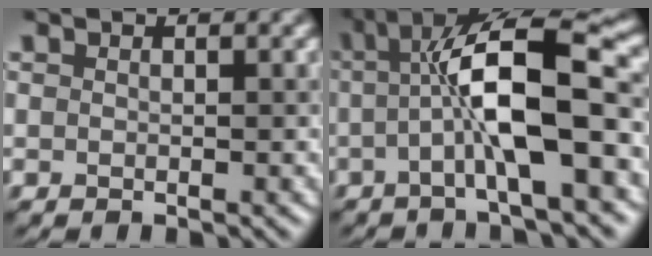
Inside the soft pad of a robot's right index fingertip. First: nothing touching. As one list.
[{"total": 9.3, "force": [-0.6, 2.0, 9.1], "torque": [-0.147, 0.016, -0.011]}]